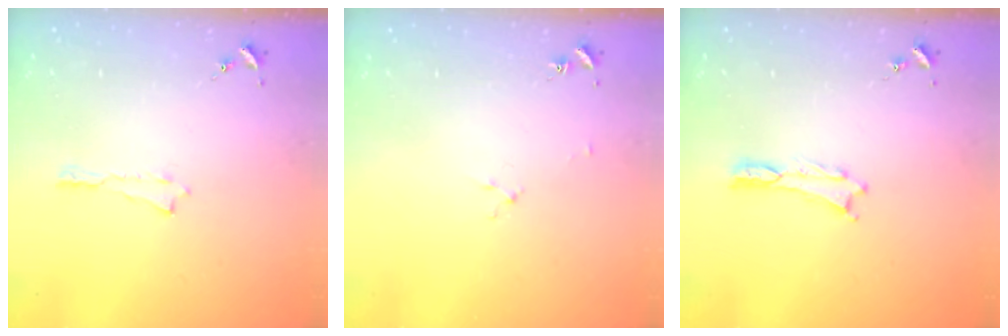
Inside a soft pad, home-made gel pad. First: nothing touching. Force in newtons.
{"total": 1.6, "press": 1.6, "slide": 0.2}
{"total": 0.0}